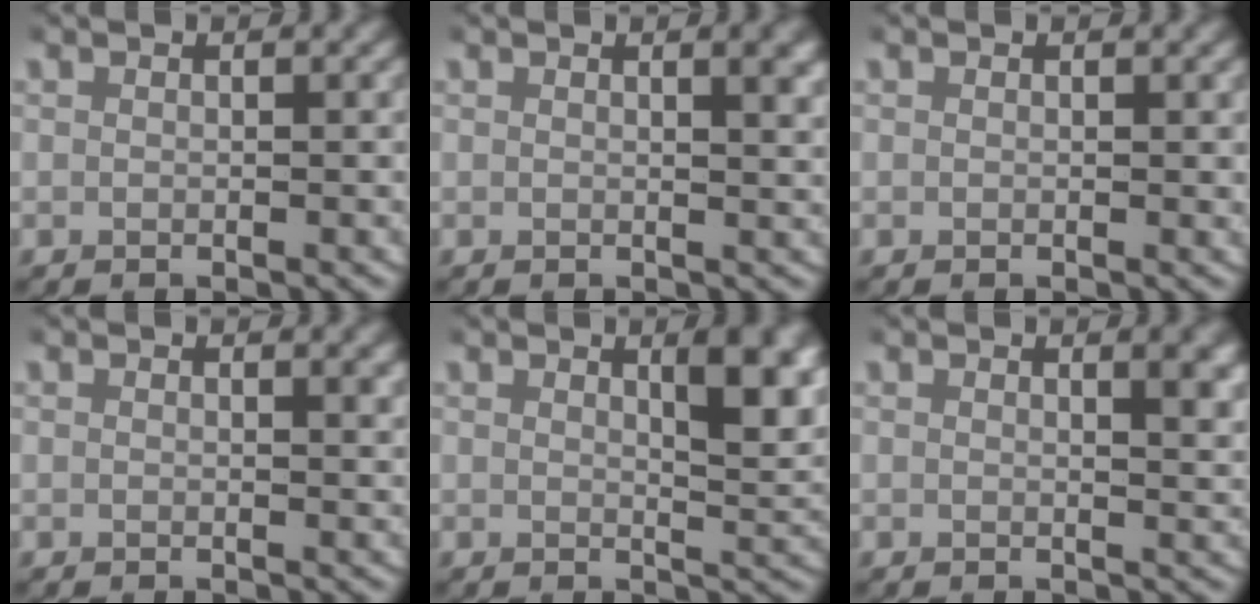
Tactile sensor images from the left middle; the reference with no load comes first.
{"total": 1.6, "force": [0.8, 0.1, 1.3], "torque": [-0.015, -0.001, 0.012]}
{"total": 0.0}
{"total": 0.6, "force": [0.4, -0.1, 0.4], "torque": [-0.002, -0.001, 0.006]}
{"total": 4.4, "force": [1.9, 0.9, 3.9], "torque": [-0.044, -0.007, 0.028]}
{"total": 2.0, "force": [1.0, 0.2, 1.7], "torque": [-0.017, -0.003, 0.016]}